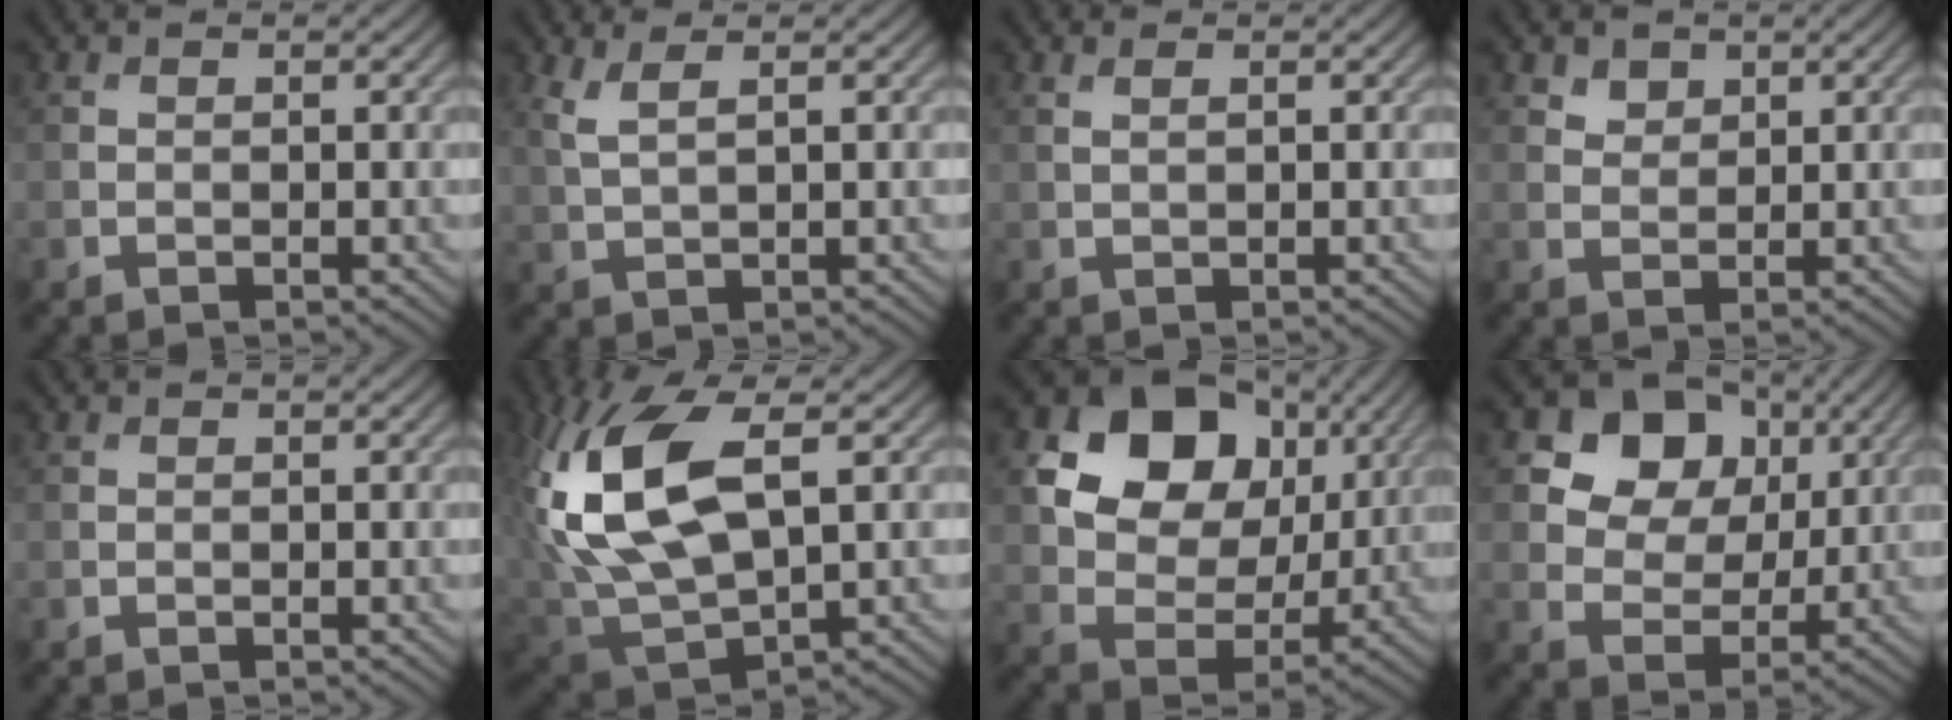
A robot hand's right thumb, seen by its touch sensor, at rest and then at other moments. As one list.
[{"total": 2.7, "force": [1.6, 0.6, 2.1], "torque": [-0.052, 0.006, 0.036]}, {"total": 0.8, "force": [0.5, 0.1, 0.6], "torque": [-0.014, 0.003, 0.010]}, {"total": 2.0, "force": [1.4, 1.2, 0.6], "torque": [-0.013, -0.003, 0.029]}, {"total": 0.0}, {"total": 14.5, "force": [2.7, 7.6, 12.0], "torque": [-0.289, 0.005, 0.059]}, {"total": 15.7, "force": [6.1, 11.5, 8.8], "torque": [-0.197, 0.026, 0.112]}, {"total": 12.0, "force": [5.4, 9.1, 5.8], "torque": [-0.140, 0.017, 0.098]}]